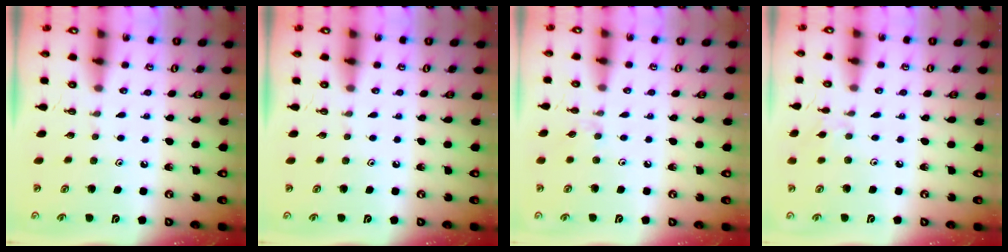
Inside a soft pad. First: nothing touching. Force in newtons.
{"total": 0.0}
{"total": 2.6, "press": 2.5, "slide": 0.4}
{"total": 4.1, "press": 4.1, "slide": 0.7}